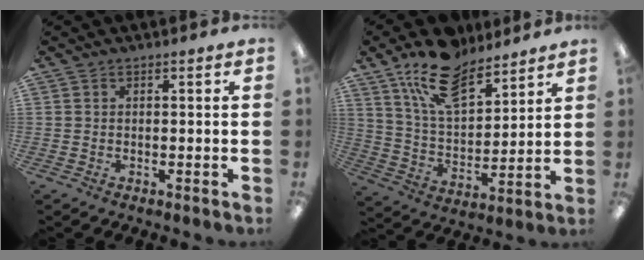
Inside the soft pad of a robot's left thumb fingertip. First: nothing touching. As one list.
[{"total": 15.9, "force": [11.6, 7.5, 8.0], "torque": [-0.150, -0.053, 0.211]}]